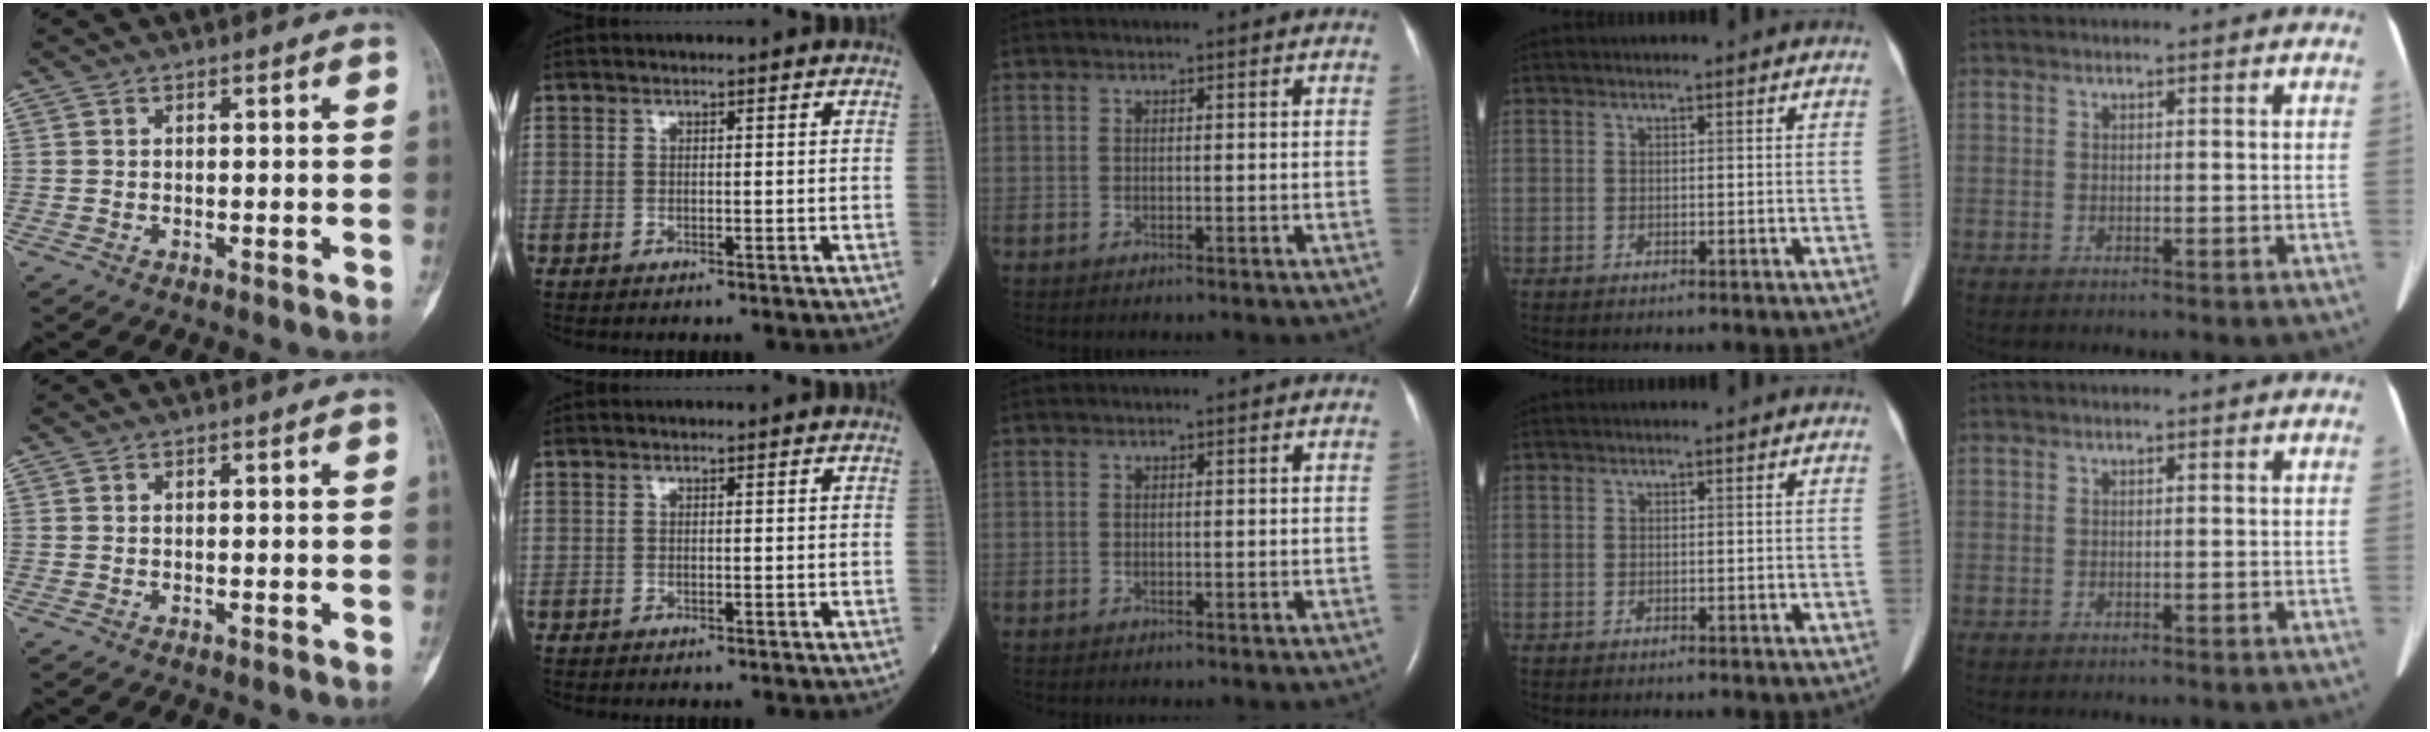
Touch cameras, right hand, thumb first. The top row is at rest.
{}